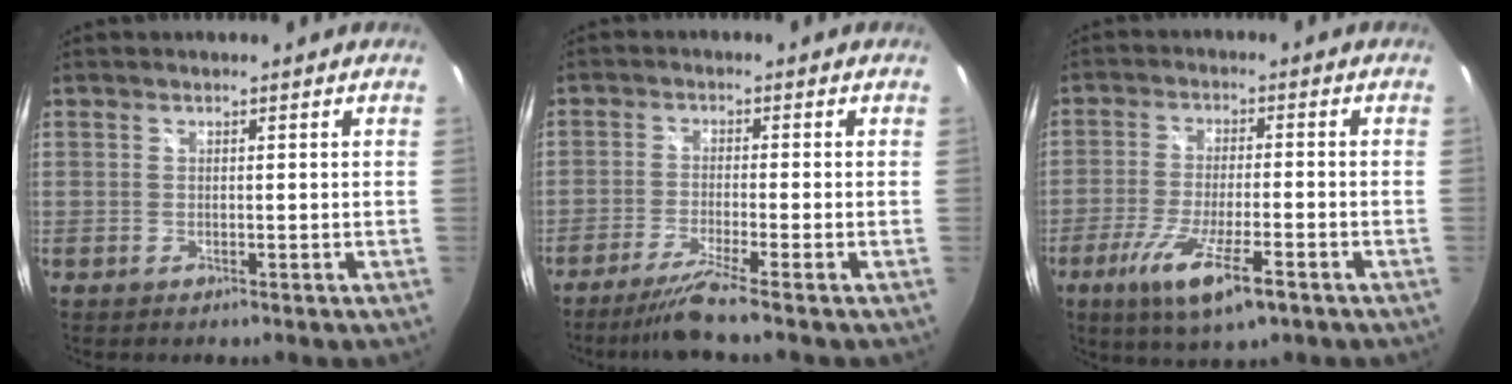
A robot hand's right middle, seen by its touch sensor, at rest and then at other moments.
{"total": 6.1, "force": [-4.9, -1.6, 3.2], "torque": [-0.080, -0.013, -0.089]}
{"total": 11.3, "force": [-6.2, 2.1, 9.1], "torque": [-0.190, -0.035, -0.110]}